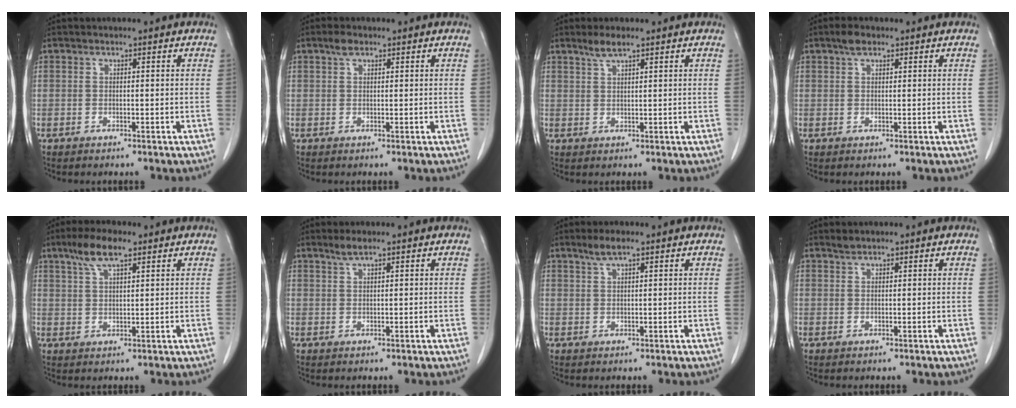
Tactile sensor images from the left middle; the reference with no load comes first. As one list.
[{"total": 1.6, "force": [1.1, 0.7, 1.0], "torque": [-0.022, 0.007, 0.019]}, {"total": 2.6, "force": [2.0, 0.2, 1.6], "torque": [-0.040, 0.001, 0.041]}, {"total": 2.0, "force": [1.3, 0.8, 1.2], "torque": [-0.026, 0.007, 0.024]}, {"total": 6.0, "force": [3.9, 1.3, 4.3], "torque": [-0.095, 0.012, 0.075]}, {"total": 1.7, "force": [1.3, 0.0, 1.0], "torque": [-0.025, 0.002, 0.028]}, {"total": 2.5, "force": [1.8, 0.2, 1.7], "torque": [-0.041, 0.004, 0.036]}, {"total": 0.8, "force": [0.8, 0.1, 0.2], "torque": [-0.010, 0.002, 0.019]}]